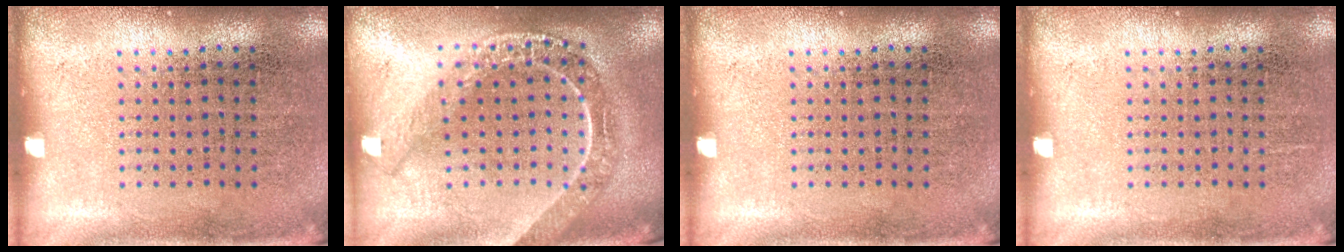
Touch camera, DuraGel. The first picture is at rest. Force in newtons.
{"total": 2.1, "press": 1.8, "slide": 1.1}
{"total": 0.0}
{"total": 0.0}